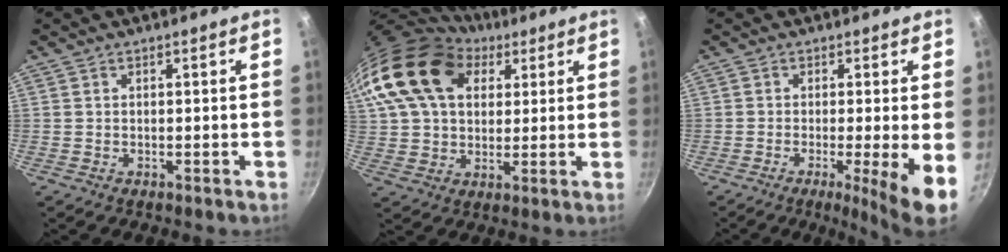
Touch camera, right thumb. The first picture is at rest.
{"total": 22.4, "force": [9.1, 15.4, 13.5], "torque": [-0.250, 0.008, 0.158]}
{"total": 8.3, "force": [-1.7, 0.6, 8.1], "torque": [-0.115, -0.008, -0.025]}